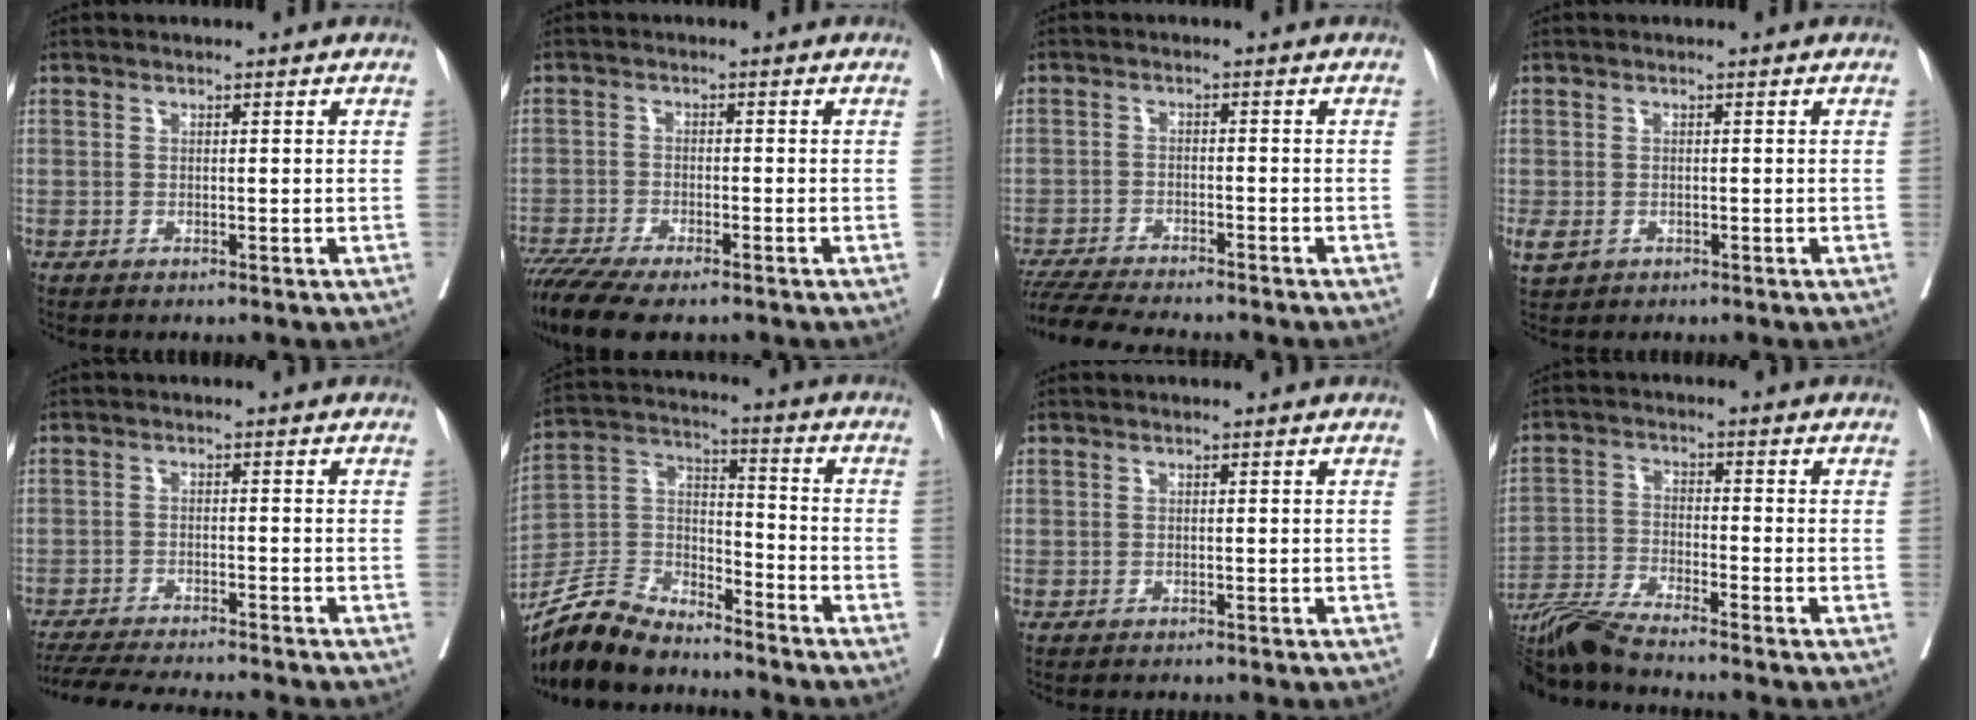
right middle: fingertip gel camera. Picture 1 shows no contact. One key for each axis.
{"total": 10.2, "fx": -8.3, "fy": 2.4, "fz": 5.5, "tx": -0.094, "ty": -0.012, "tz": -0.134}
{"total": 11.2, "fx": -10.2, "fy": 1.0, "fz": 4.6, "tx": -0.072, "ty": -0.014, "tz": -0.158}
{"total": 2.7, "fx": -0.9, "fy": 2.0, "fz": 1.6, "tx": -0.041, "ty": -0.006, "tz": -0.007}
{"total": 12.8, "fx": -11.8, "fy": 0.7, "fz": 5.0, "tx": -0.077, "ty": -0.019, "tz": -0.172}
{"total": 13.0, "fx": -12.0, "fy": 4.0, "fz": 3.4, "tx": -0.068, "ty": 0.023, "tz": -0.227}
{"total": 0.5, "fx": -0.5, "fy": 0.1, "fz": 0.1, "tx": -0.009, "ty": -0.002, "tz": -0.010}
{"total": 8.8, "fx": -7.8, "fy": -0.6, "fz": 3.9, "tx": -0.070, "ty": -0.026, "tz": -0.151}